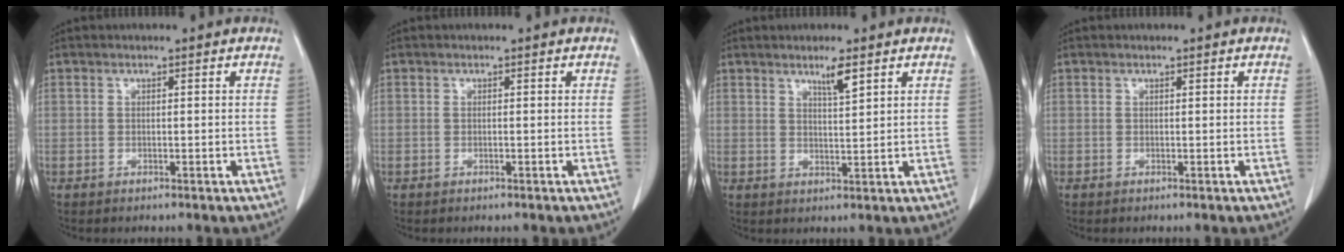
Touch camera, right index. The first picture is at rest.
{"total": 0.0}
{"total": 3.2, "force": [2.1, 0.1, 2.4], "torque": [-0.046, -0.005, 0.040]}
{"total": 0.0}